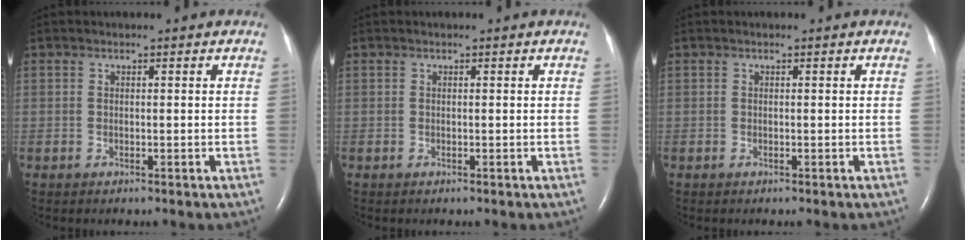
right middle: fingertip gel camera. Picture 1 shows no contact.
{"total": 0.0}
{"total": 0.0}